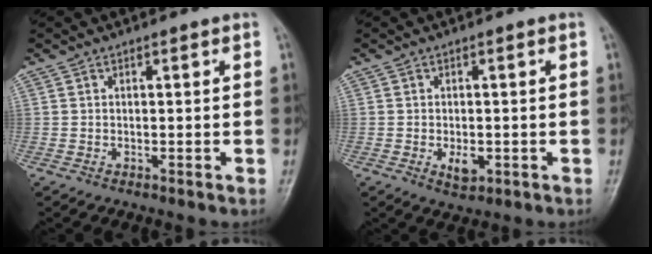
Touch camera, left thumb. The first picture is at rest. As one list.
[{"total": 3.3, "force": [-0.9, 1.9, 2.5], "torque": [-0.032, 0.000, -0.010]}]